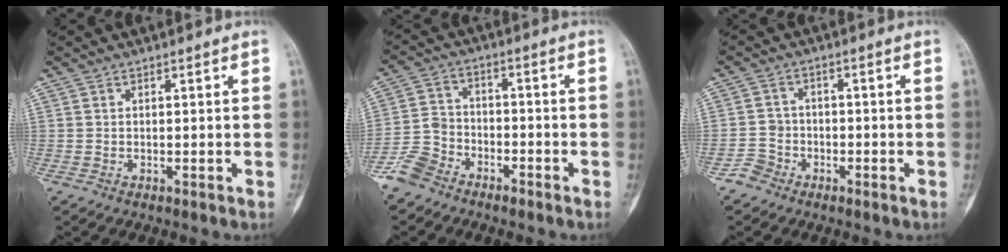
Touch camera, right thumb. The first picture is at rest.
{"total": 7.3, "force": [-5.5, 4.3, 2.0], "torque": [-0.034, 0.027, -0.120]}
{"total": 3.7, "force": [-2.3, 2.8, 0.2], "torque": [0.014, 0.020, -0.051]}